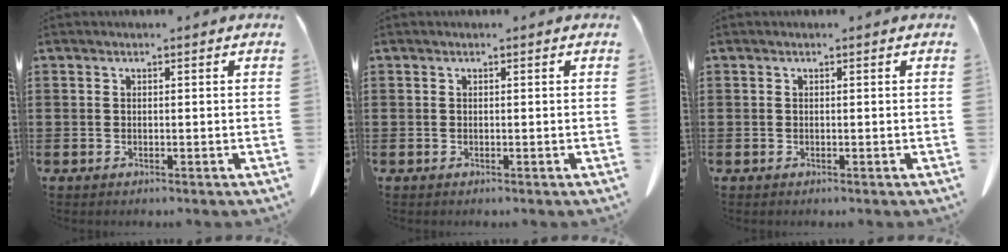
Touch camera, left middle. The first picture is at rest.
{"total": 0.0}
{"total": 0.0}